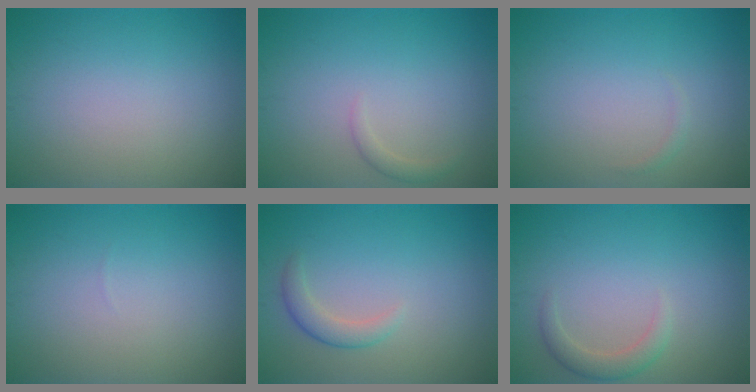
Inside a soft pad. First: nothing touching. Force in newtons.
{"total": 1.0, "press": 0.9, "slide": 0.1}
{"total": 0.5, "press": 0.5, "slide": 0.0}
{"total": 0.0}
{"total": 1.9, "press": 1.9, "slide": 0.2}
{"total": 2.0, "press": 2.0, "slide": 0.2}